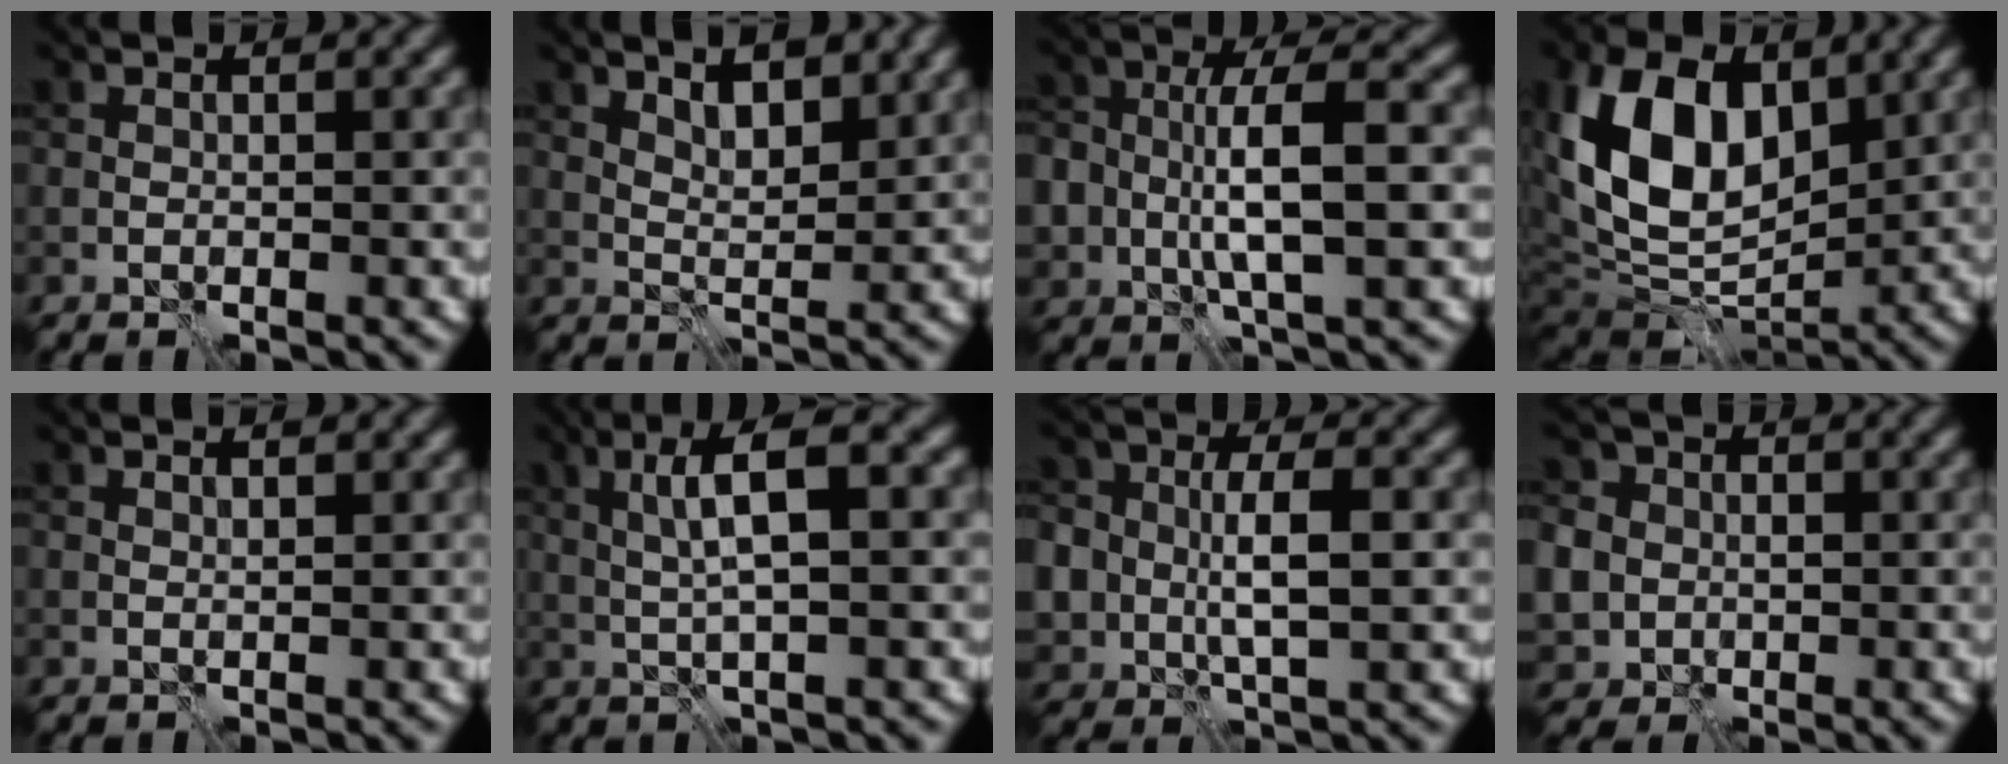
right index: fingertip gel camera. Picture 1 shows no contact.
{"total": 3.7, "force": [2.5, 1.3, 2.3], "torque": [-0.030, 0.001, 0.043]}
{"total": 7.3, "force": [-0.4, 3.6, 6.4], "torque": [-0.121, 0.009, -0.009]}
{"total": 12.2, "force": [3.0, 7.9, 8.8], "torque": [-0.183, 0.003, 0.050]}
{"total": 0.7, "force": [0.6, 0.0, 0.3], "torque": [-0.007, 0.001, 0.009]}
{"total": 5.5, "force": [1.3, 1.0, 5.3], "torque": [-0.101, 0.013, 0.023]}
{"total": 6.1, "force": [0.1, 4.1, 4.6], "torque": [-0.092, -0.009, 0.005]}
{"total": 8.4, "force": [-0.8, 8.0, 2.5], "torque": [-0.063, -0.002, -0.051]}